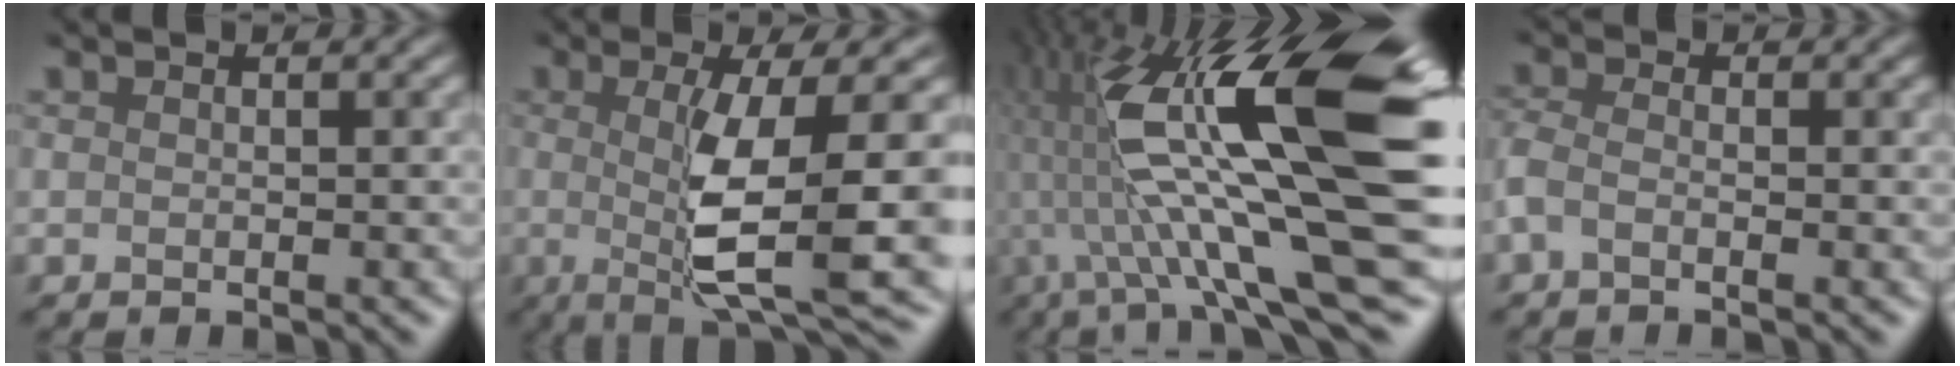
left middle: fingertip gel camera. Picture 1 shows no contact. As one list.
[{"total": 8.5, "force": [-1.2, 1.1, 8.3], "torque": [-0.155, -0.021, 0.006]}, {"total": 14.3, "force": [0.7, 3.8, 13.8], "torque": [-0.273, 0.007, 0.038]}, {"total": 2.4, "force": [-2.2, -0.8, -0.3], "torque": [-0.033, -0.007, -0.027]}]